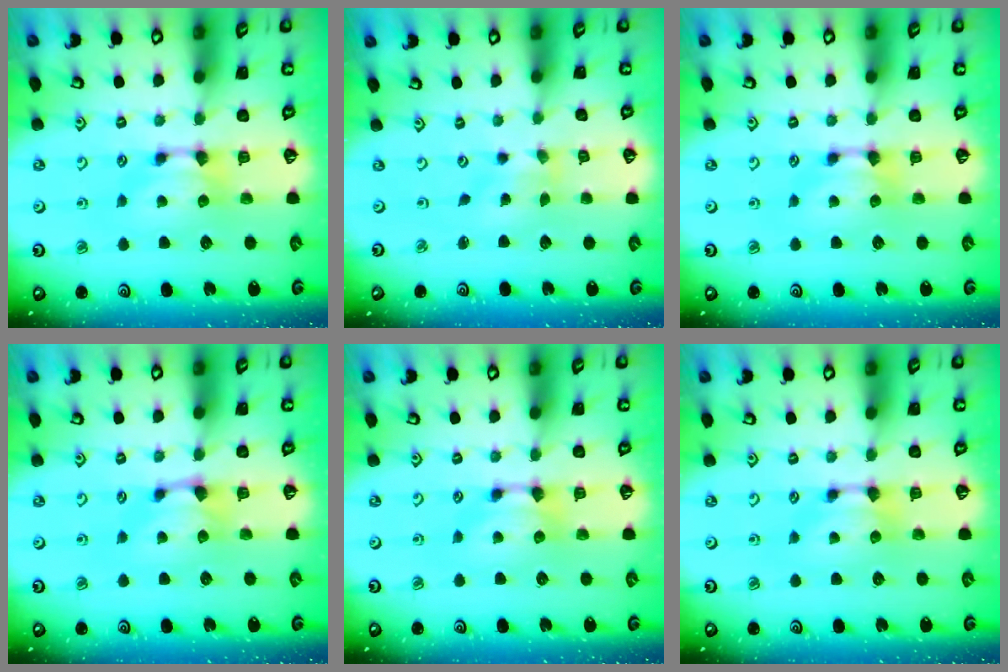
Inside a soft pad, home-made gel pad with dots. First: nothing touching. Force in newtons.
{"total": 2.7, "press": 2.4, "slide": 1.1}
{"total": 0.0}
{"total": 1.0, "press": 0.3, "slide": 0.9}
{"total": 0.0}
{"total": 0.6, "press": 0.1, "slide": 0.6}